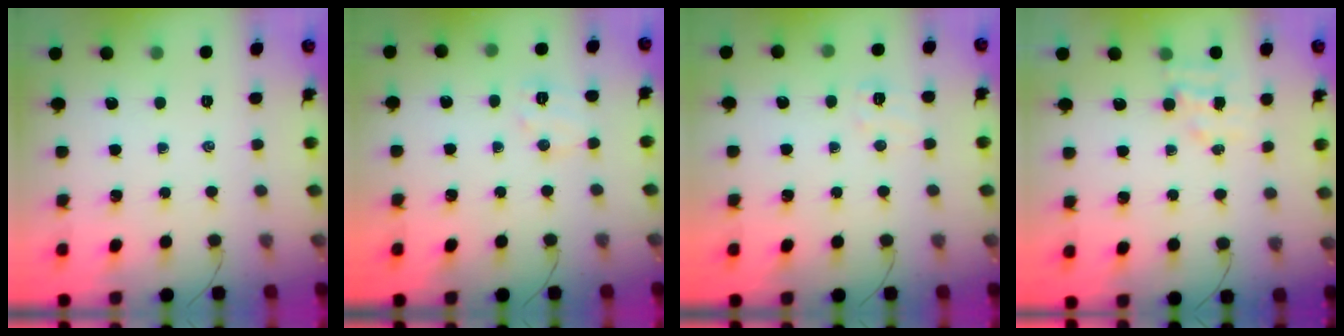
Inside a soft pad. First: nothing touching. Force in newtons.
{"total": 5.7, "press": 5.6, "slide": 1.3}
{"total": 5.9, "press": 5.7, "slide": 1.5}
{"total": 4.1, "press": 4.0, "slide": 1.0}